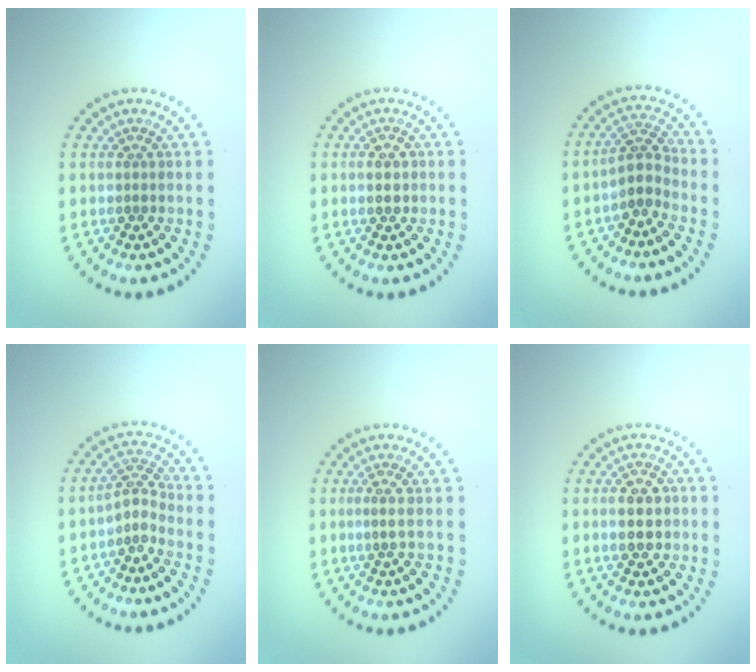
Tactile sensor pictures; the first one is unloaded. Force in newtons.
{"total": 2.1, "press": 2.1, "slide": 0.1}
{"total": 2.5, "press": 2.0, "slide": 1.6}
{"total": 2.1, "press": 1.5, "slide": 1.5}
{"total": 0.9, "press": 0.3, "slide": 0.8}
{"total": 3.2, "press": 3.2, "slide": 0.0}